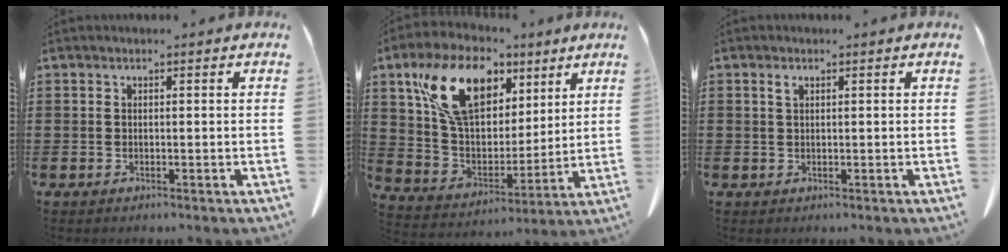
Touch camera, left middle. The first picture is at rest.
{"total": 15.1, "force": [7.7, 8.9, 9.4], "torque": [-0.217, 0.016, 0.149]}
{"total": 1.0, "force": [0.5, 0.6, 0.7], "torque": [-0.016, 0.001, 0.010]}